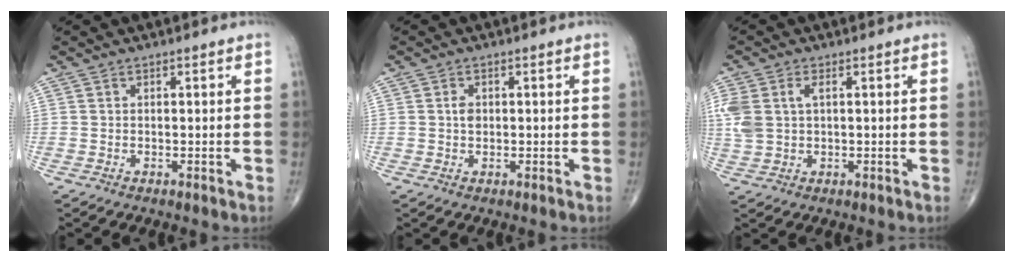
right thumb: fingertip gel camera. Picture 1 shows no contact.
{"total": 1.8, "force": [0.2, 1.3, 1.2], "torque": [-0.015, 0.001, 0.003]}
{"total": 7.5, "force": [1.6, 4.7, 5.7], "torque": [-0.154, 0.015, 0.039]}